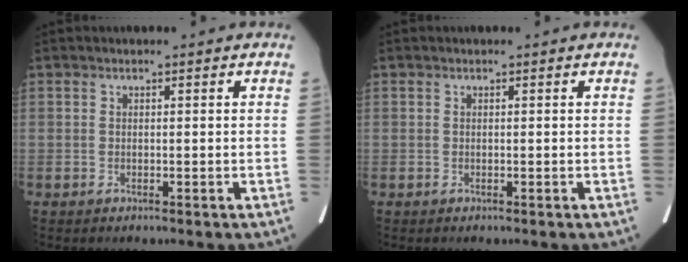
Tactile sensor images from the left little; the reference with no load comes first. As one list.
[{"total": 0.0}]